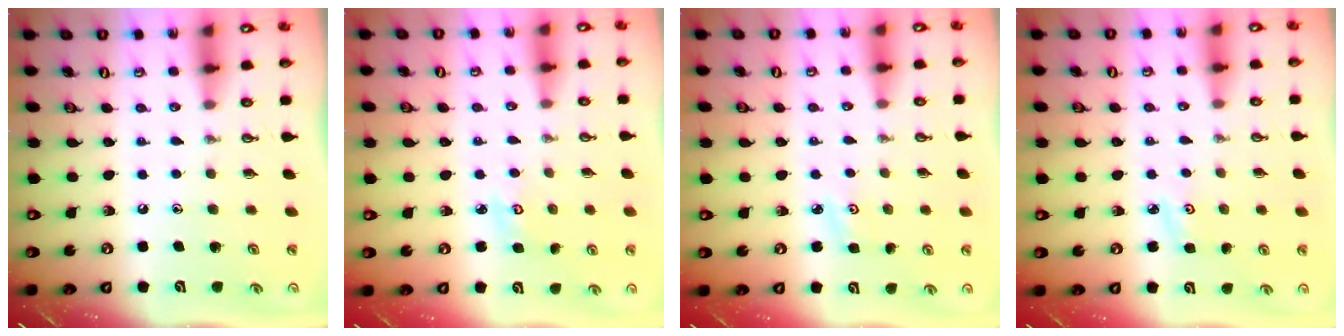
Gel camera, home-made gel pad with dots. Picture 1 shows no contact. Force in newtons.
{"total": 3.7, "press": 3.7, "slide": 0.4}
{"total": 2.7, "press": 2.6, "slide": 0.4}
{"total": 3.0, "press": 2.9, "slide": 0.4}